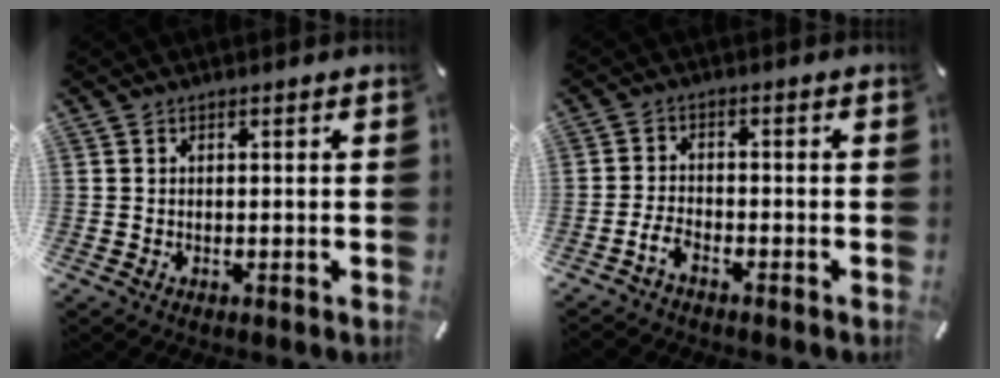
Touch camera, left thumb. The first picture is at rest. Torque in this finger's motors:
{"motor_torque": [0.00, 0.00, 0.01, 0.02, 0.00]}